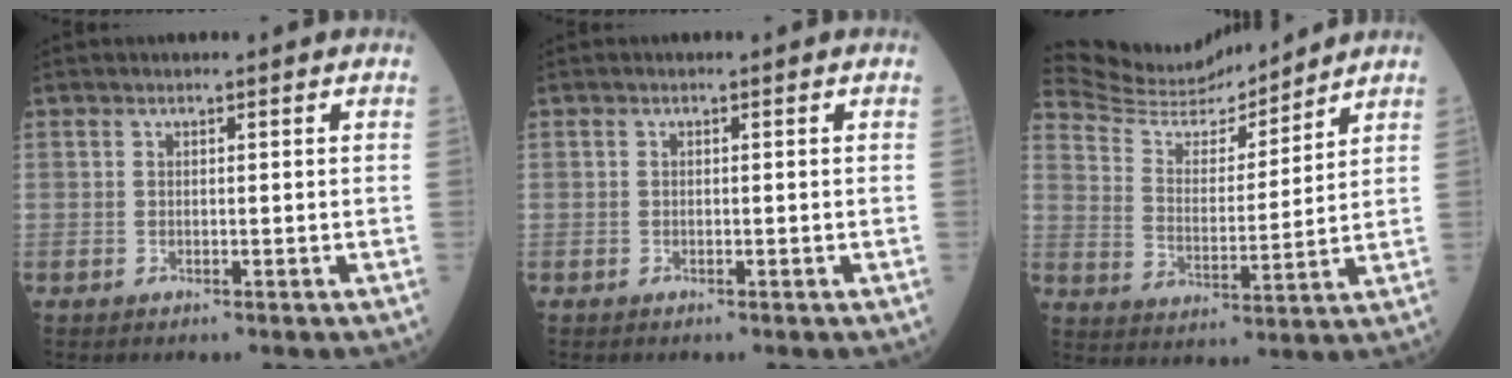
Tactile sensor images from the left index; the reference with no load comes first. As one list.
[{"total": 0.0}, {"total": 13.3, "force": [13.0, 1.1, 2.7], "torque": [-0.061, 0.003, 0.229]}]